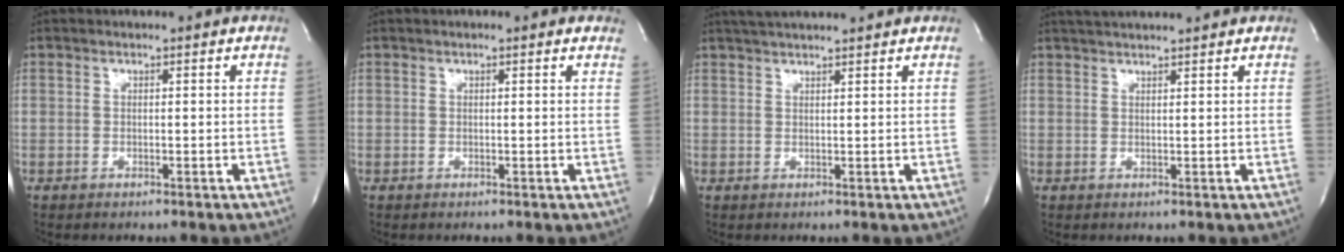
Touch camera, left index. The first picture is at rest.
{"total": 1.6, "force": [1.2, 0.3, 1.0], "torque": [-0.012, 0.013, 0.011]}
{"total": 7.1, "force": [6.5, 0.0, 3.0], "torque": [-0.051, 0.030, 0.096]}
{"total": 6.3, "force": [5.8, -0.1, 2.5], "torque": [-0.041, 0.030, 0.087]}